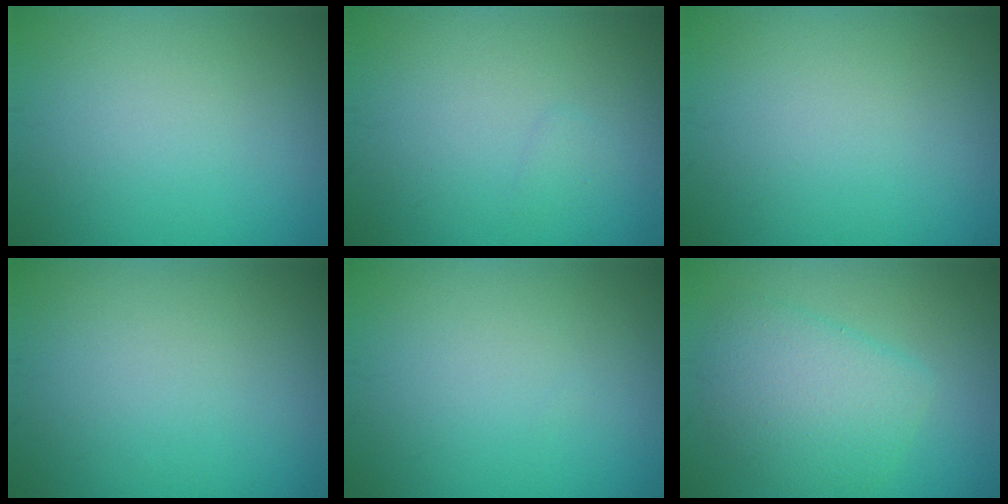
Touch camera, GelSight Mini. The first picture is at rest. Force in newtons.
{"total": 0.5, "press": 0.5, "slide": 0.0}
{"total": 0.0}
{"total": 0.0}
{"total": 0.0}
{"total": 5.0, "press": 5.0, "slide": 0.2}